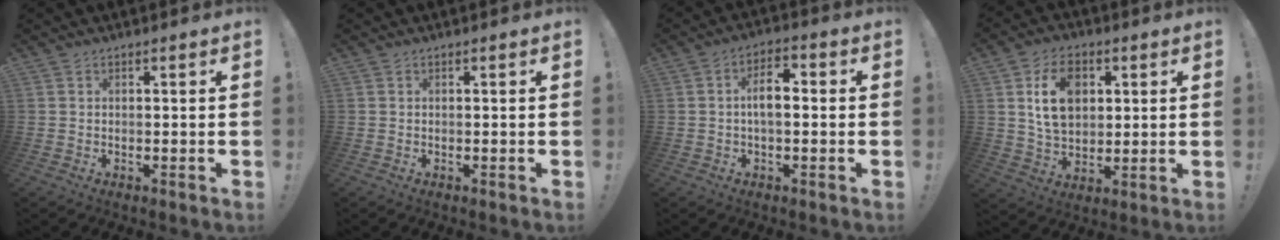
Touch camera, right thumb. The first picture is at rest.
{"total": 0.0}
{"total": 7.1, "force": [0.2, 3.5, 6.2], "torque": [-0.088, 0.006, 0.000]}
{"total": 13.0, "force": [4.2, 9.4, 7.9], "torque": [-0.119, 0.000, 0.078]}